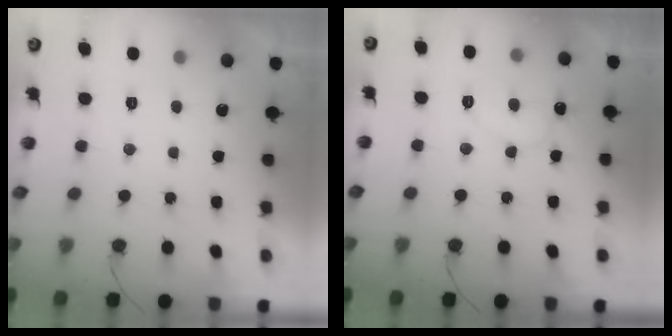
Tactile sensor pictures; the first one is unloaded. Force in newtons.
{"total": 8.8, "press": 8.8, "slide": 0.7}